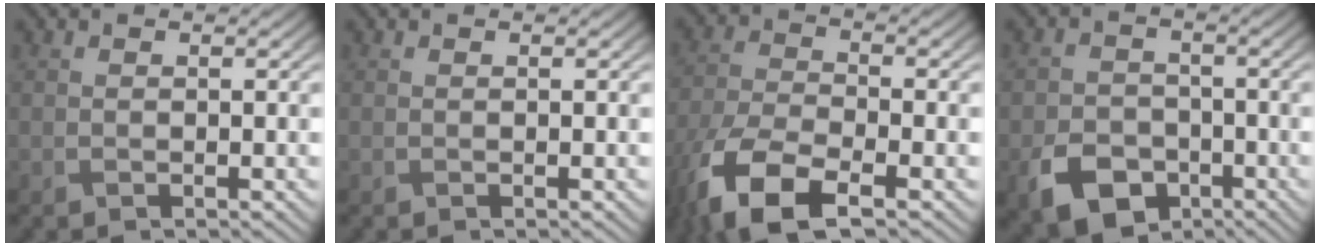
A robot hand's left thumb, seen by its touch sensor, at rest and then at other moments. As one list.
[{"total": 0.0}, {"total": 10.0, "force": [-6.2, 3.8, 6.8], "torque": [-0.152, -0.019, -0.132]}, {"total": 6.8, "force": [-3.5, 4.7, 3.4], "torque": [-0.072, -0.011, -0.064]}]